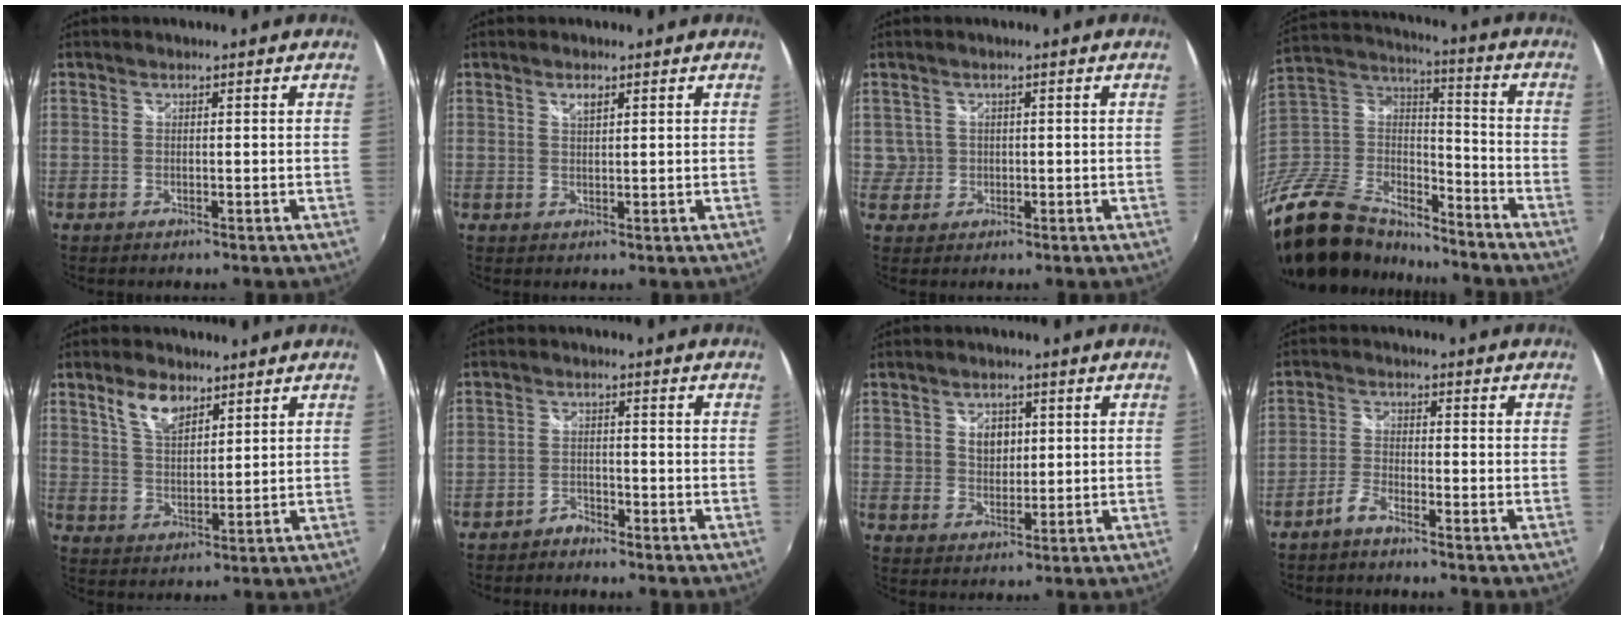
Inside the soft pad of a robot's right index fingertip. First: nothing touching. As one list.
[{"total": 1.8, "force": [1.1, 0.7, 1.2], "torque": [-0.020, 0.002, 0.018]}, {"total": 2.8, "force": [0.5, 2.7, 0.0], "torque": [0.010, 0.009, 0.010]}, {"total": 25.0, "force": [-19.0, 11.9, 11.0], "torque": [-0.248, 0.017, -0.326]}, {"total": 6.9, "force": [4.3, 3.4, 4.2], "torque": [-0.077, 0.008, 0.081]}, {"total": 2.7, "force": [-2.5, 1.1, 0.3], "torque": [-0.015, 0.006, -0.046]}, {"total": 5.5, "force": [1.7, 4.3, 2.9], "torque": [-0.038, 0.005, 0.031]}, {"total": 2.7, "force": [-2.3, 0.6, 1.3], "torque": [-0.040, 0.007, -0.050]}]